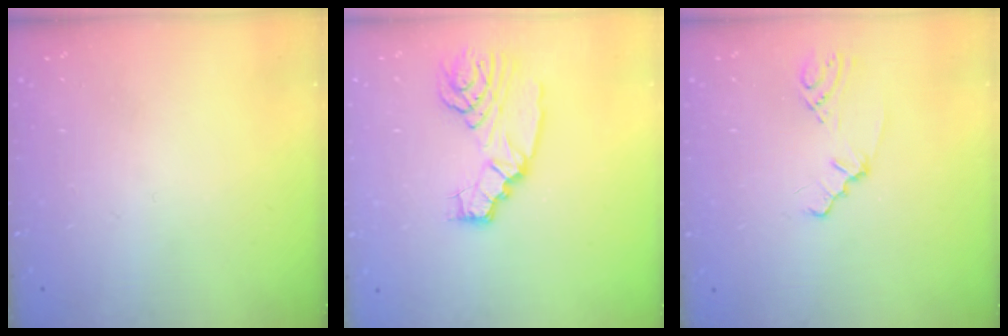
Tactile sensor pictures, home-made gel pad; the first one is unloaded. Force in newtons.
{"total": 10.3, "press": 10.3, "slide": 1.0}
{"total": 1.4, "press": 1.4, "slide": 0.4}